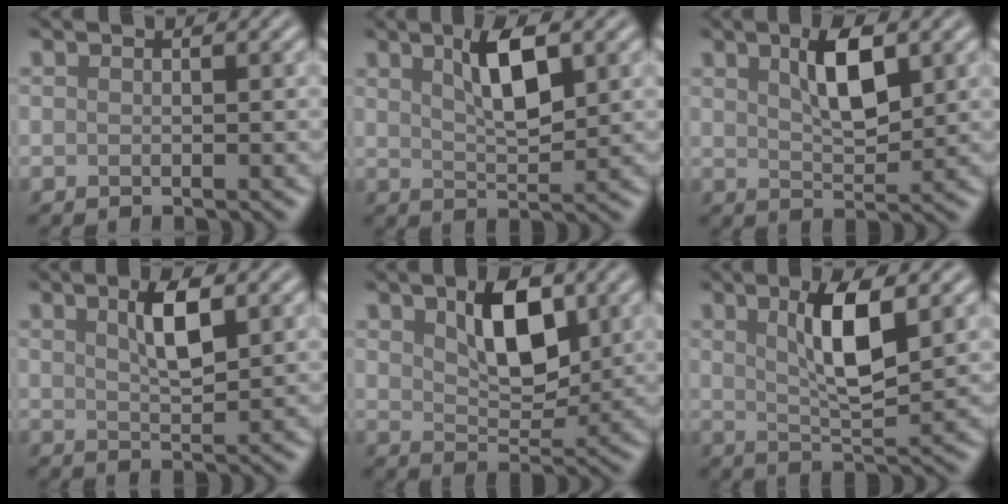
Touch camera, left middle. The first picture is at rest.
{"total": 4.3, "force": [1.6, 1.3, 3.8], "torque": [-0.070, 0.000, 0.031]}
{"total": 4.1, "force": [1.4, 1.4, 3.6], "torque": [-0.068, 0.002, 0.029]}
{"total": 3.2, "force": [1.0, 0.8, 2.9], "torque": [-0.052, 0.004, 0.024]}
{"total": 5.4, "force": [1.9, 2.7, 4.2], "torque": [-0.077, -0.001, 0.038]}
{"total": 5.1, "force": [1.4, 1.2, 4.8], "torque": [-0.088, -0.004, 0.032]}